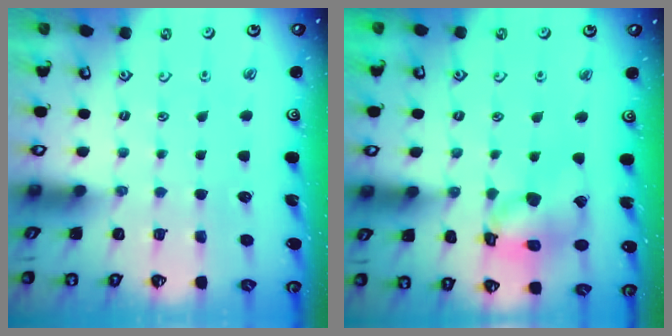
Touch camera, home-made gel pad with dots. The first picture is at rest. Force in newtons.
{"total": 14.0, "press": 13.9, "slide": 1.7}